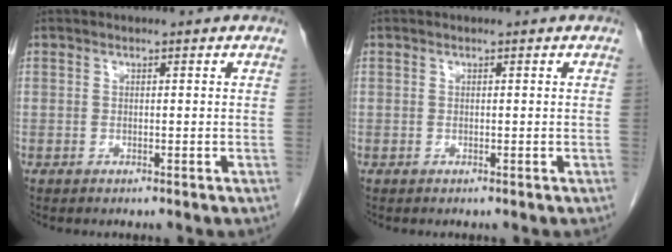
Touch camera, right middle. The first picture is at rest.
{"total": 0.0}